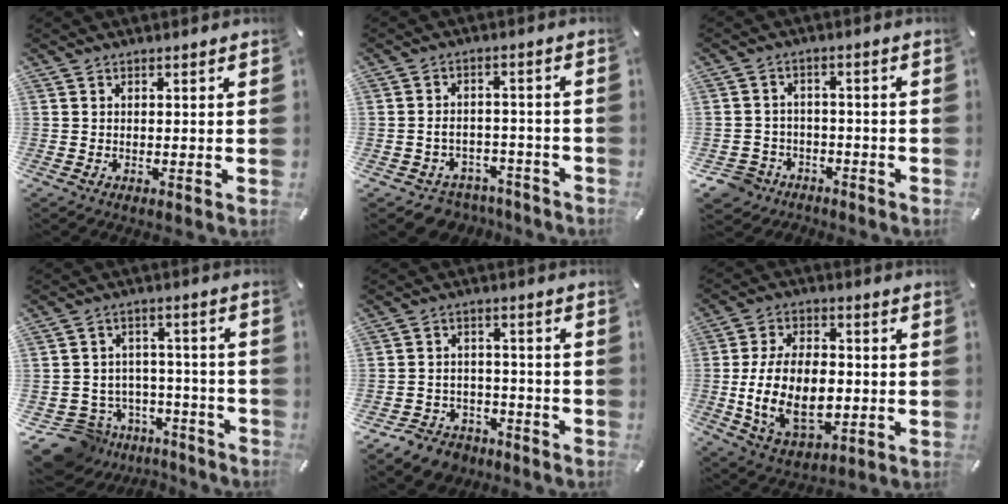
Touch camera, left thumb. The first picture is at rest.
{"total": 4.8, "force": [-2.1, 4.0, 1.6], "torque": [-0.030, 0.014, -0.037]}
{"total": 6.0, "force": [-3.4, 4.8, 1.0], "torque": [-0.037, 0.018, -0.067]}
{"total": 10.7, "force": [-6.4, 8.2, 2.3], "torque": [-0.048, 0.041, -0.103]}
{"total": 7.1, "force": [-5.4, 4.3, 1.5], "torque": [-0.025, 0.034, -0.100]}
{"total": 17.5, "force": [-2.0, 11.3, 13.3], "torque": [-0.262, -0.006, -0.036]}